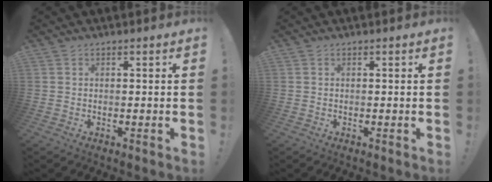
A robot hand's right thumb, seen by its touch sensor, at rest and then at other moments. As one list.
[{"total": 0.0}]